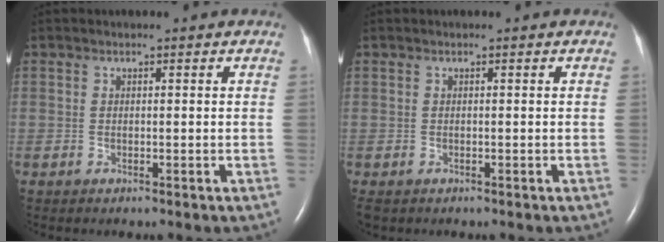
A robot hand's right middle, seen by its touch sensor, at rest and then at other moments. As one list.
[{"total": 1.1, "force": [-0.8, 0.7, 0.4], "torque": [-0.007, 0.000, -0.007]}]